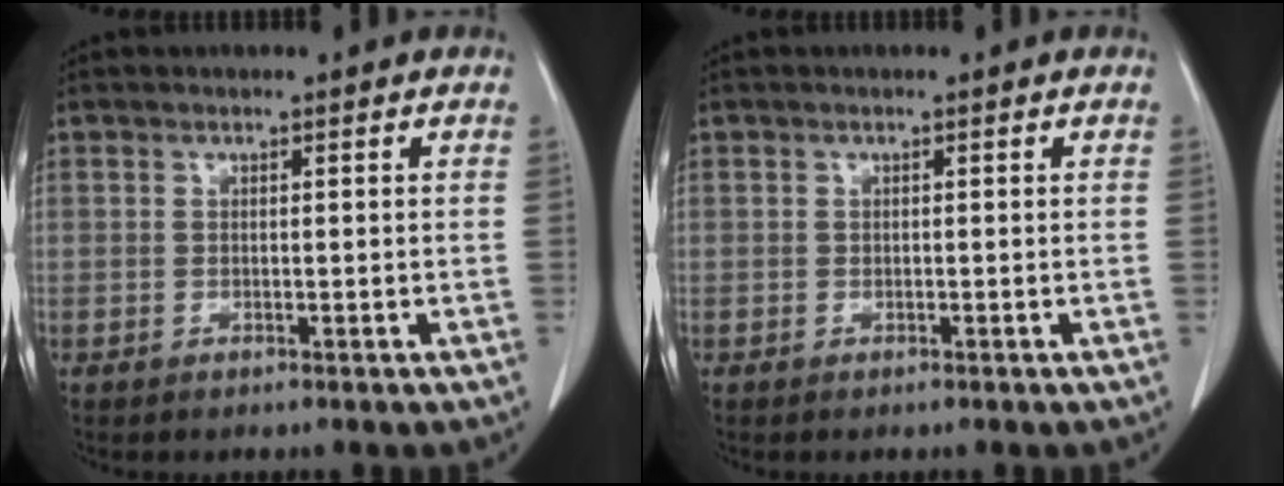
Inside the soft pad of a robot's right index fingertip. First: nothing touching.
{"total": 0.0}